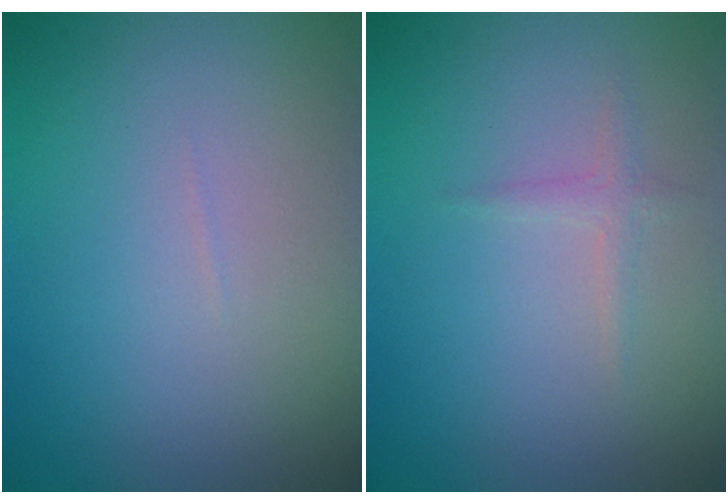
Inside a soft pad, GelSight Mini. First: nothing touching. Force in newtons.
{"total": 0.9, "press": 0.9, "slide": 0.0}